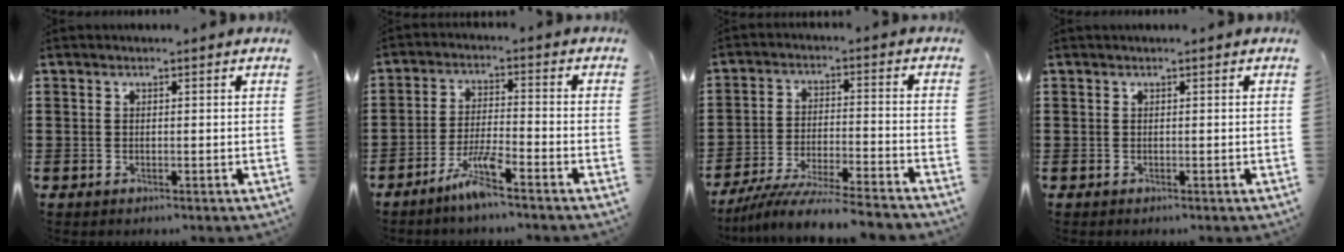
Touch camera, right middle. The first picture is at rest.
{"total": 5.8, "force": [-4.3, 0.4, 3.8], "torque": [-0.082, -0.006, -0.084]}
{"total": 7.5, "force": [-7.1, -0.2, 2.5], "torque": [-0.048, -0.005, -0.139]}
{"total": 0.0}